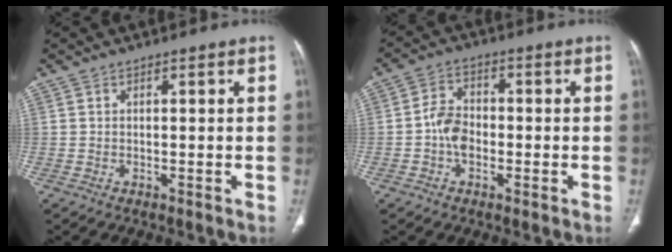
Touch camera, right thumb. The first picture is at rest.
{"total": 5.8, "force": [-1.2, 4.1, 3.9], "torque": [-0.059, 0.018, -0.031]}